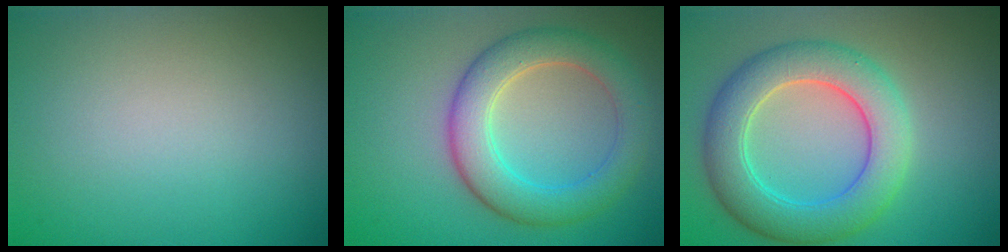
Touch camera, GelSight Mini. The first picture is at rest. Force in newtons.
{"total": 5.7, "press": 5.7, "slide": 0.2}
{"total": 6.5, "press": 6.5, "slide": 0.3}